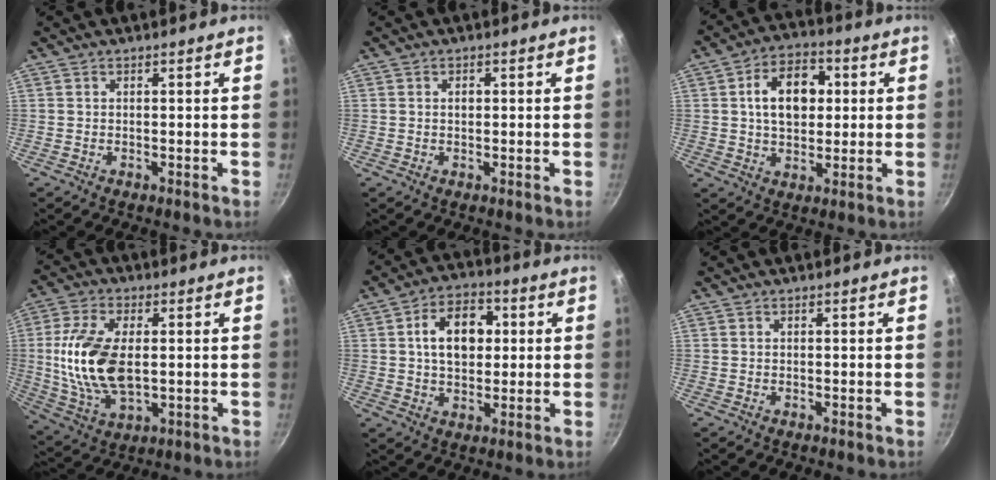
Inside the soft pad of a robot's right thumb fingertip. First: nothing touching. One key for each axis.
{"total": 1.1, "fx": 0.1, "fy": 0.8, "fz": 0.7, "tx": -0.009, "ty": 0.003, "tz": 0.003}
{"total": 12.1, "fx": 2.0, "fy": 8.3, "fz": 8.6, "tx": -0.105, "ty": 0.012, "tz": 0.024}
{"total": 15.6, "fx": 0.7, "fy": 8.4, "fz": 13.1, "tx": -0.253, "ty": -0.001, "tz": 0.018}
{"total": 11.4, "fx": 1.9, "fy": 7.8, "fz": 8.0, "tx": -0.095, "ty": 0.012, "tz": 0.023}
{"total": 0.0}